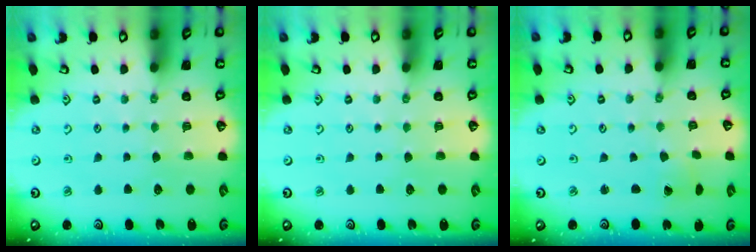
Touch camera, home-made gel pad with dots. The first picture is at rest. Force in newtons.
{"total": 0.0}
{"total": 0.7, "press": 0.7, "slide": 0.1}